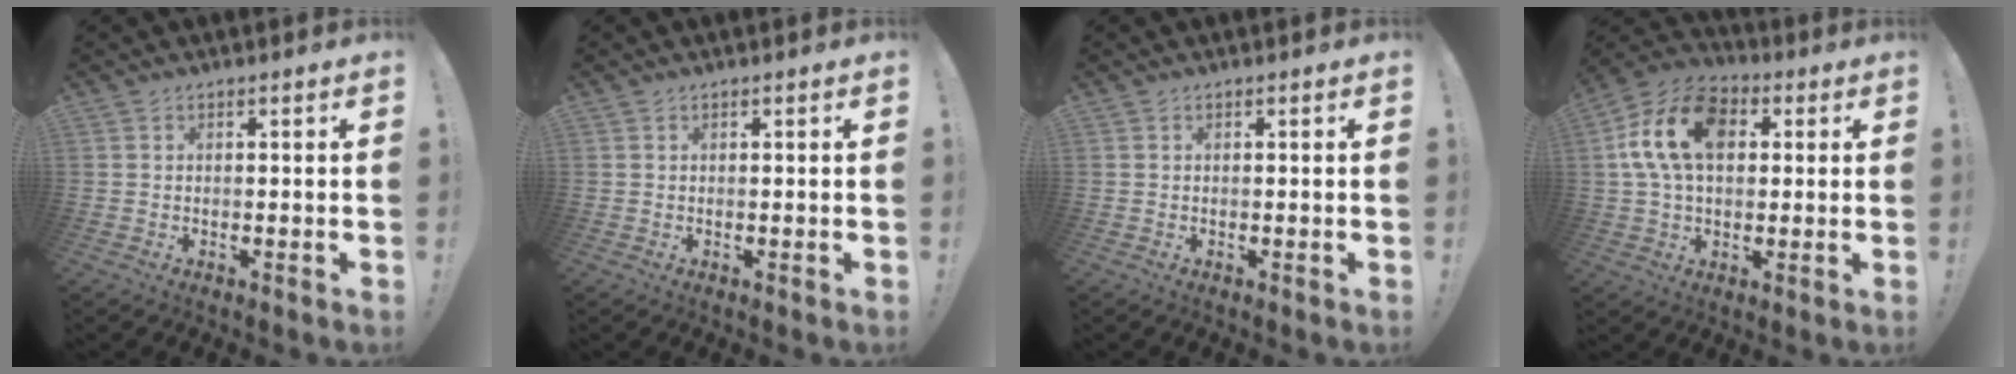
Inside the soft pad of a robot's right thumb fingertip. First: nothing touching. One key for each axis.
{"total": 0.0}
{"total": 0.0}
{"total": 17.1, "fx": 3.8, "fy": 11.3, "fz": 12.2, "tx": -0.231, "ty": 0.008, "tz": 0.070}